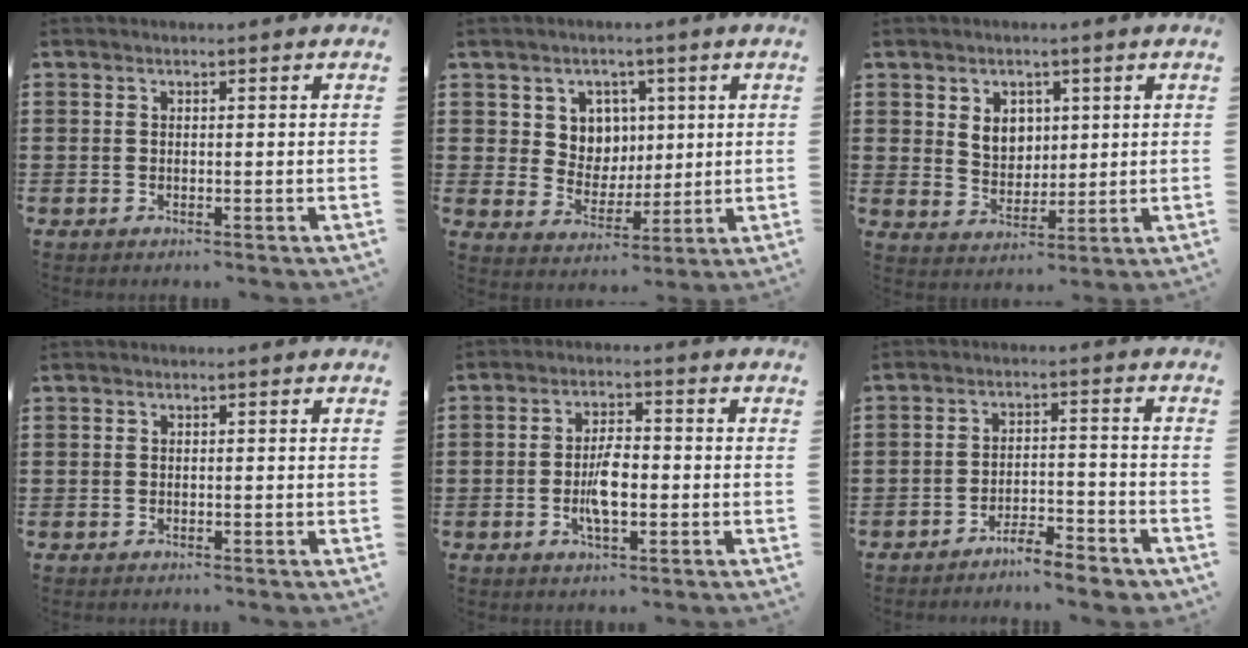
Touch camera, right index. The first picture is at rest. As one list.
[{"total": 6.0, "force": [2.4, 5.4, 1.3], "torque": [-0.049, 0.006, 0.042]}, {"total": 4.6, "force": [1.7, 3.8, 2.0], "torque": [-0.048, 0.009, 0.029]}, {"total": 0.0}, {"total": 5.7, "force": [-1.2, 2.2, 5.2], "torque": [-0.109, -0.001, -0.027]}, {"total": 4.6, "force": [-4.4, 0.2, 1.3], "torque": [-0.022, 0.004, -0.088]}]